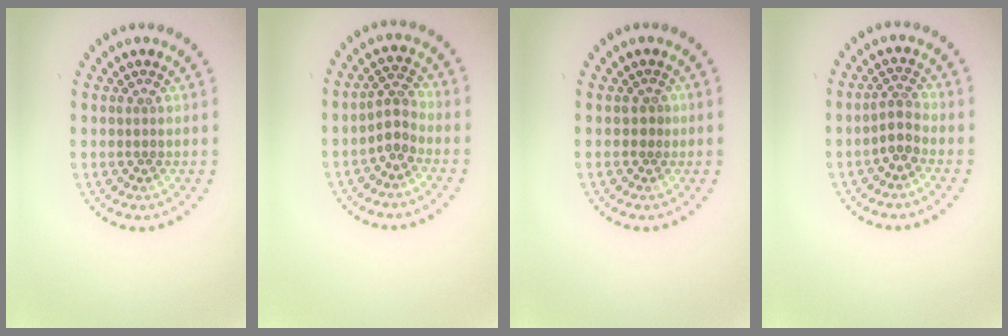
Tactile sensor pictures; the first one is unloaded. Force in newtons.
{"total": 2.1, "press": 1.6, "slide": 1.4}
{"total": 0.6, "press": 0.3, "slide": 0.5}
{"total": 1.7, "press": 1.3, "slide": 1.1}